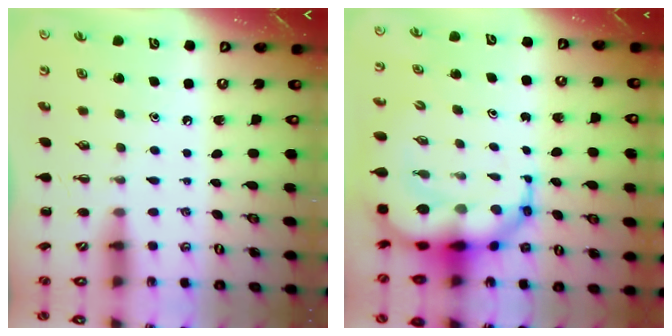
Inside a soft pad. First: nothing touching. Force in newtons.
{"total": 12.5, "press": 12.0, "slide": 3.7}